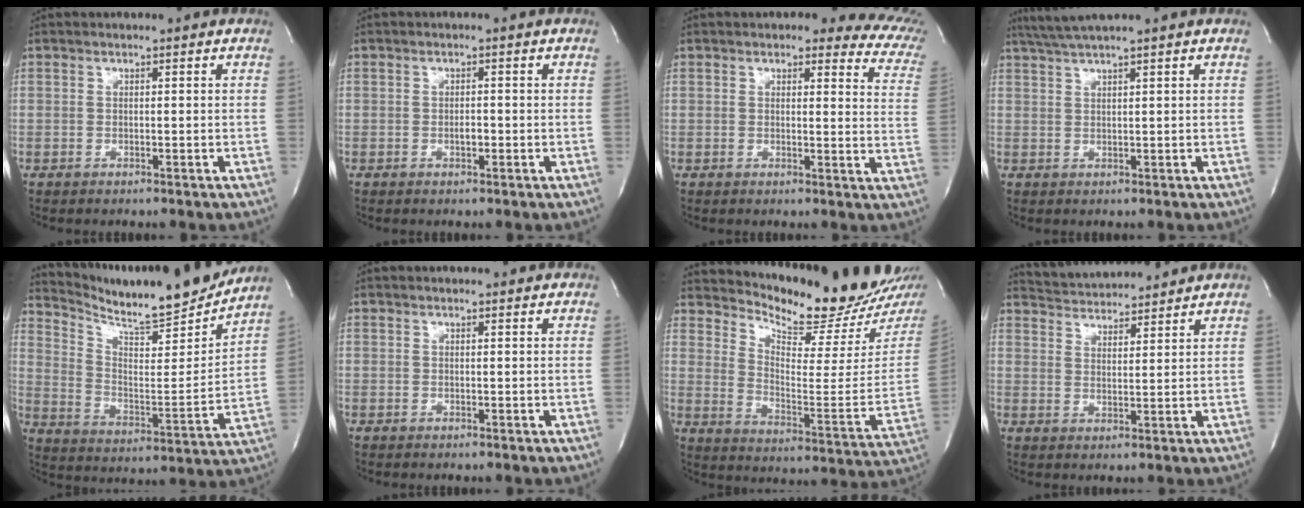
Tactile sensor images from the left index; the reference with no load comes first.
{"total": 1.3, "force": [-0.5, 0.5, 1.1], "torque": [-0.020, 0.000, -0.008]}
{"total": 11.1, "force": [9.0, 3.6, 5.6], "torque": [-0.033, -0.029, 0.061]}
{"total": 4.3, "force": [3.5, -1.1, 2.2], "torque": [-0.046, 0.017, 0.071]}
{"total": 19.8, "force": [18.3, 0.8, 7.5], "torque": [-0.137, -0.053, 0.279]}
{"total": 0.9, "force": [0.8, 0.2, 0.3], "torque": [-0.012, 0.005, 0.007]}
{"total": 15.5, "force": [14.7, -0.1, 4.9], "torque": [-0.092, -0.092, 0.210]}
{"total": 9.0, "force": [8.8, 0.8, 1.7], "torque": [-0.039, 0.018, 0.140]}